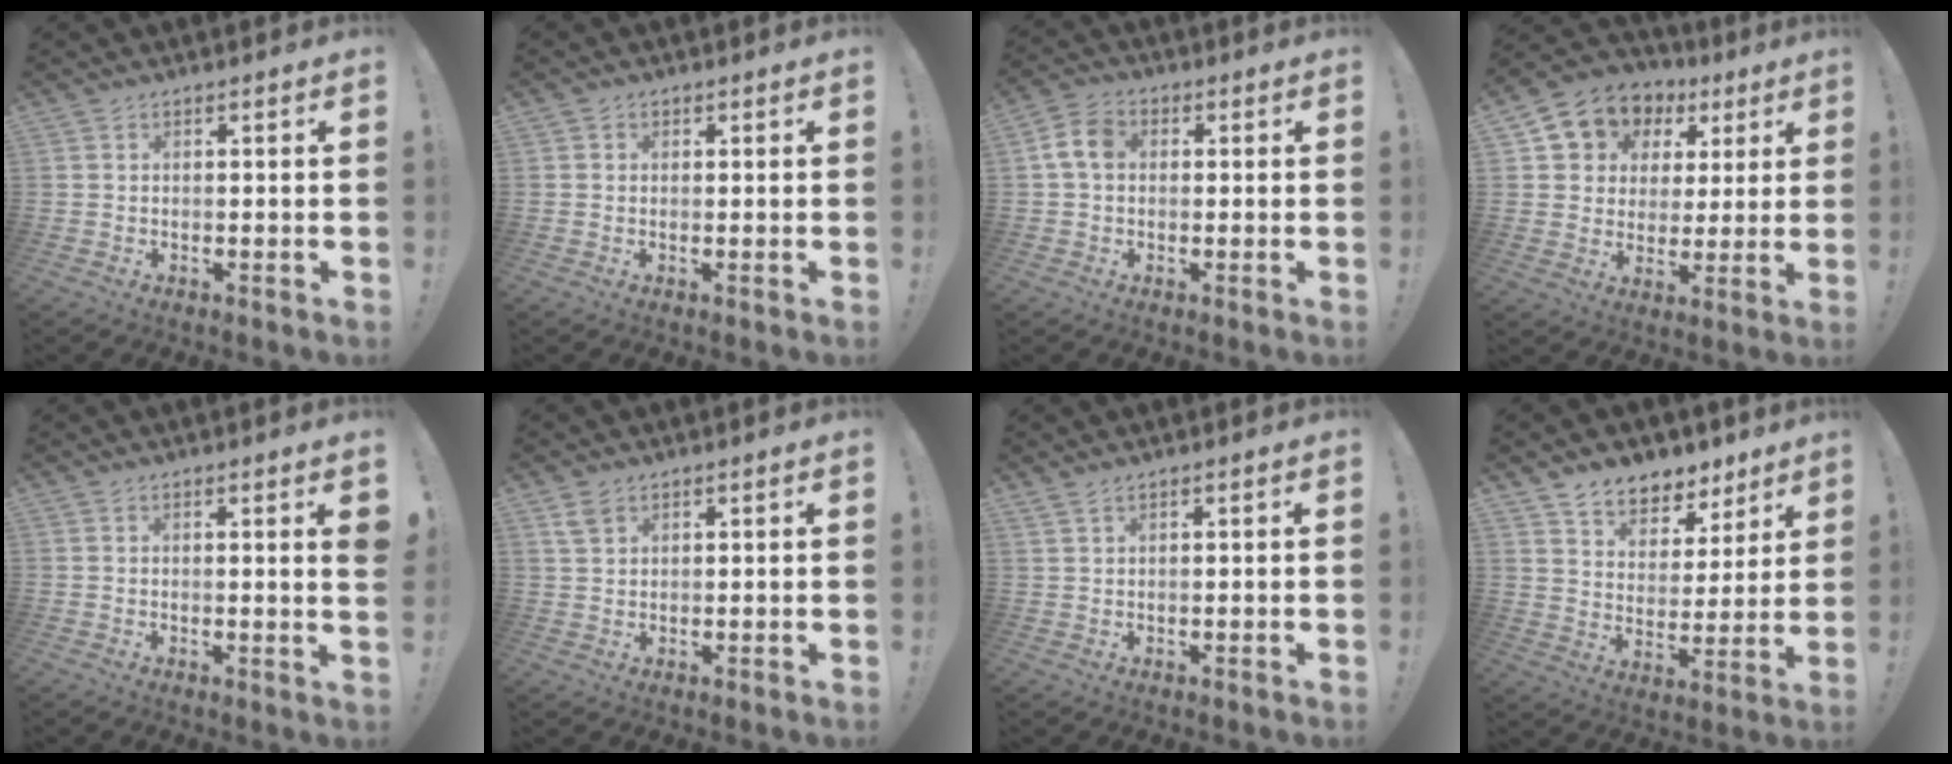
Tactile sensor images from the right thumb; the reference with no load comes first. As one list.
[{"total": 1.0, "force": [0.2, 0.9, 0.2], "torque": [0.001, 0.000, 0.003]}, {"total": 7.1, "force": [0.8, 5.1, 4.9], "torque": [-0.090, 0.017, 0.020]}, {"total": 9.0, "force": [4.0, 7.7, 2.2], "torque": [-0.038, -0.030, 0.083]}, {"total": 2.8, "force": [1.0, -0.3, 2.5], "torque": [-0.026, -0.016, 0.013]}, {"total": 3.6, "force": [2.4, 2.2, 1.6], "torque": [-0.022, -0.008, 0.046]}, {"total": 1.6, "force": [1.2, 0.3, 0.9], "torque": [-0.023, -0.001, 0.025]}, {"total": 8.0, "force": [6.2, 4.9, 1.3], "torque": [-0.014, -0.054, 0.119]}]